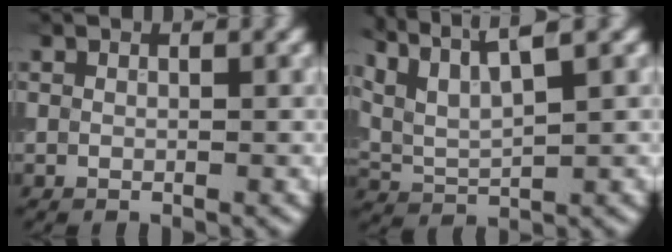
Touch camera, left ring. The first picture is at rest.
{"total": 6.8, "force": [4.7, 1.5, 4.6], "torque": [-0.096, 0.019, 0.076]}